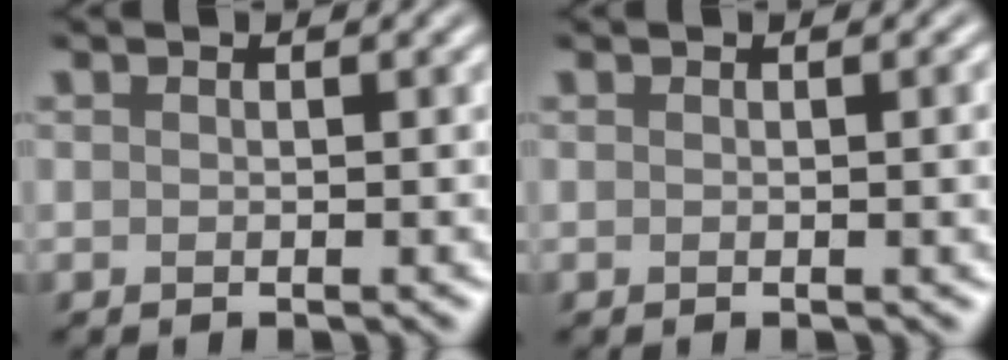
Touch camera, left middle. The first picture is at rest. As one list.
[{"total": 1.9, "force": [0.1, 0.5, 1.8], "torque": [-0.017, 0.003, -0.002]}]